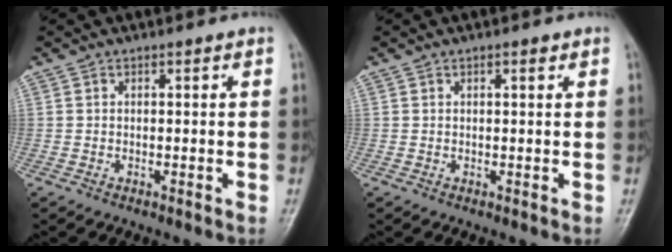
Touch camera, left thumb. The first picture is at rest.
{"total": 1.1, "force": [0.6, 0.2, 0.9], "torque": [-0.014, 0.000, 0.007]}